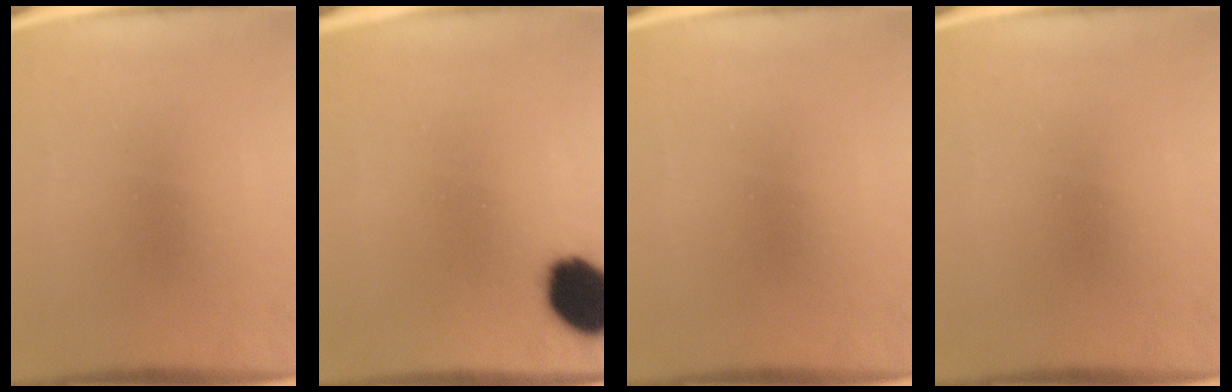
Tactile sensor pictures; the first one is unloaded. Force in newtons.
{"total": 12.7}
{"total": 0.0}
{"total": 0.0}